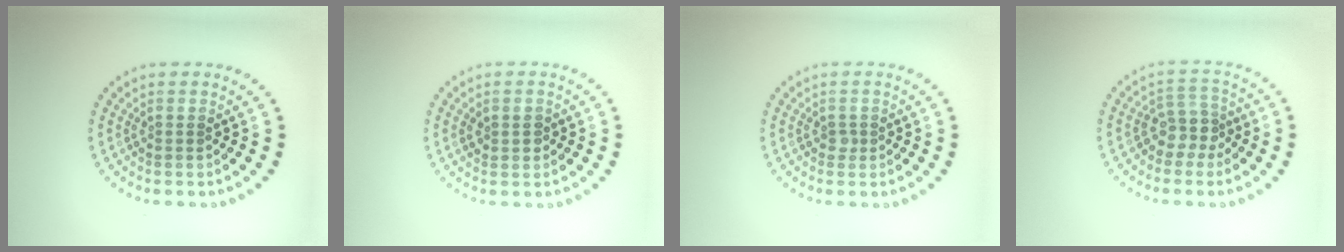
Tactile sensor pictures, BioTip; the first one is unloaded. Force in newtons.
{"total": 1.4, "press": 1.3, "slide": 0.4}
{"total": 0.6, "press": 0.5, "slide": 0.4}
{"total": 2.5, "press": 2.0, "slide": 1.4}